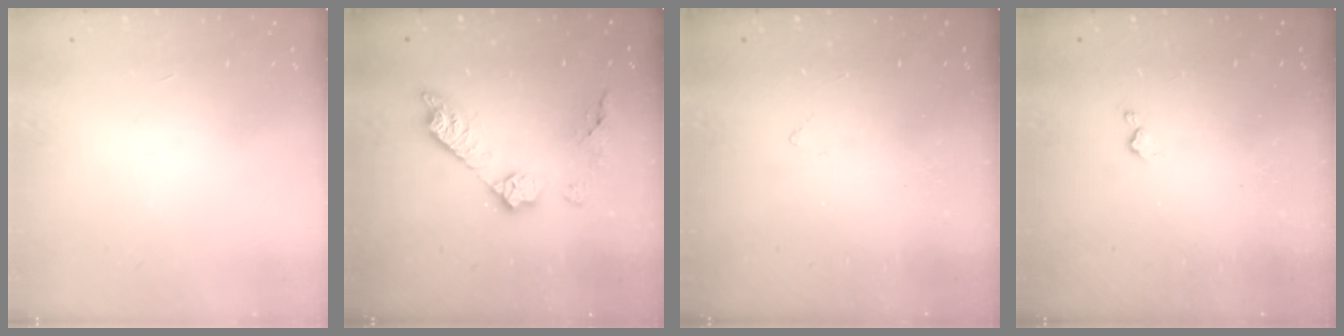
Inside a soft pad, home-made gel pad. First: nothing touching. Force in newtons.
{"total": 12.3, "press": 12.2, "slide": 0.6}
{"total": 2.0, "press": 1.9, "slide": 0.3}
{"total": 3.7, "press": 3.6, "slide": 0.7}